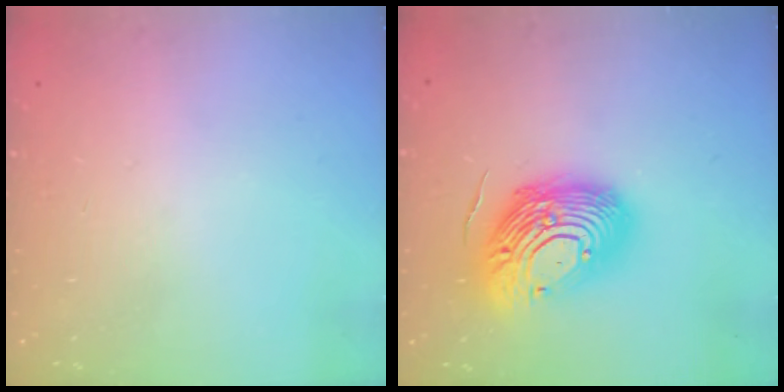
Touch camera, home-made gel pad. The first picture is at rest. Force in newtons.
{"total": 19.5, "press": 19.3, "slide": 3.1}